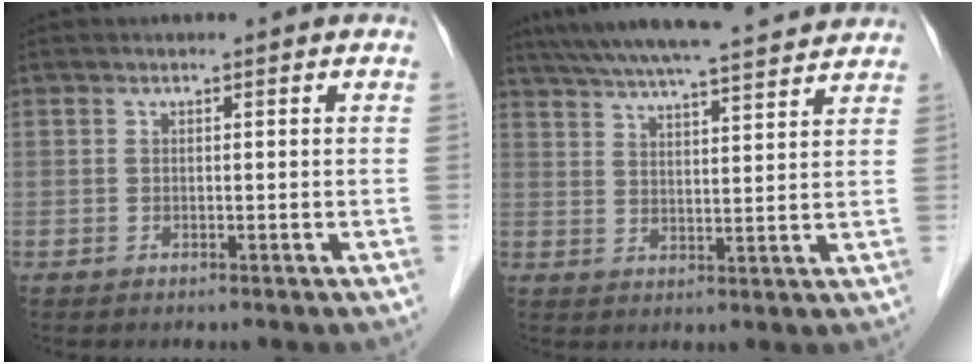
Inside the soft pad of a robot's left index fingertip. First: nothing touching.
{"total": 19.4, "force": [17.5, 1.8, 8.2], "torque": [-0.142, 0.039, 0.251]}